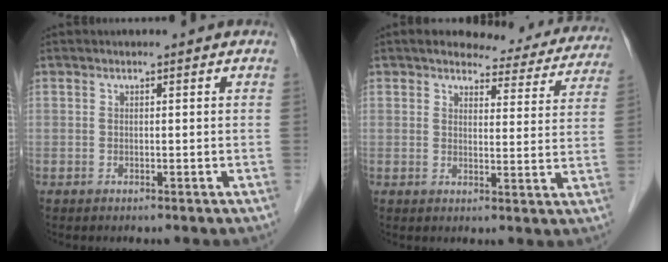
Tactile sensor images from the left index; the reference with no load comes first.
{"total": 12.4, "force": [11.2, 4.0, 3.5], "torque": [-0.012, -0.010, 0.108]}